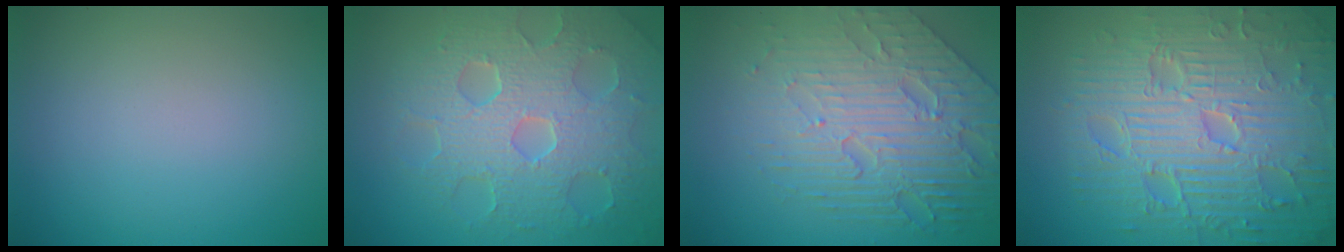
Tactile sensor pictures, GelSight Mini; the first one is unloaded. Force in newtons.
{"total": 8.9, "press": 6.0, "slide": 6.5}
{"total": 8.4, "press": 5.6, "slide": 6.3}
{"total": 11.3, "press": 7.4, "slide": 8.6}